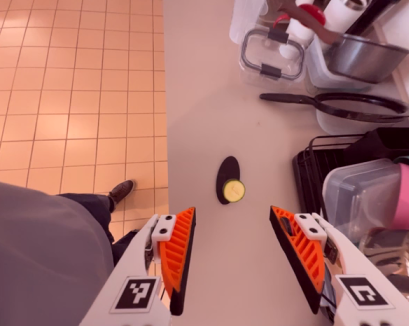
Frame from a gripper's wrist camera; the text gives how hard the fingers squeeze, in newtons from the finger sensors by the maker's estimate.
{"total": 0.0}